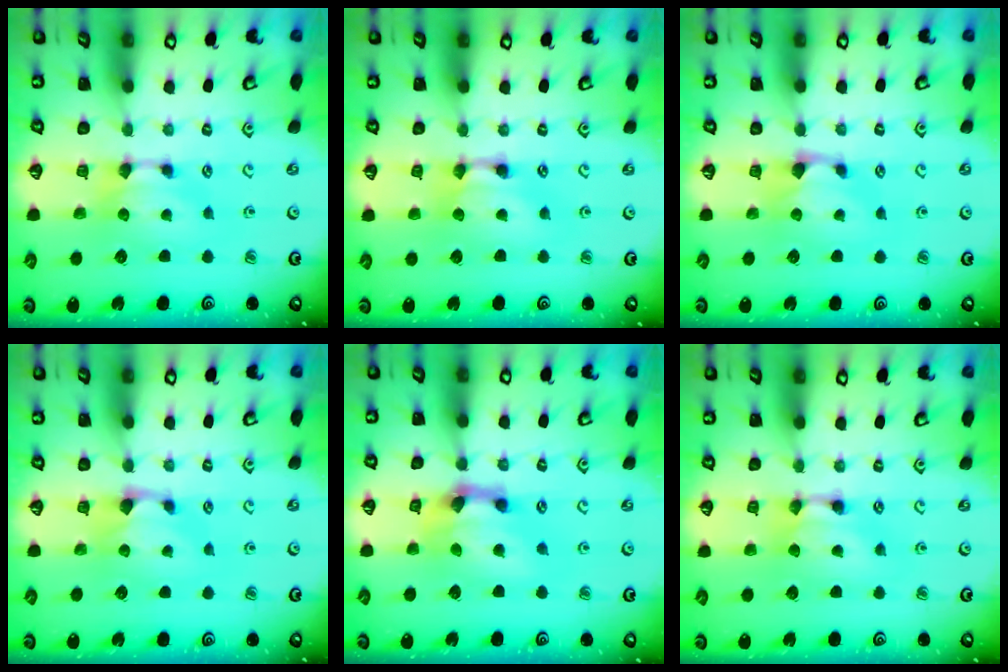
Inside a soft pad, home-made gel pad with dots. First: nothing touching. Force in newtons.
{"total": 2.2, "press": 2.2, "slide": 0.1}
{"total": 0.9, "press": 0.5, "slide": 0.7}
{"total": 0.9, "press": 0.5, "slide": 0.7}
{"total": 4.3, "press": 3.8, "slide": 1.9}
{"total": 1.8, "press": 1.7, "slide": 0.0}